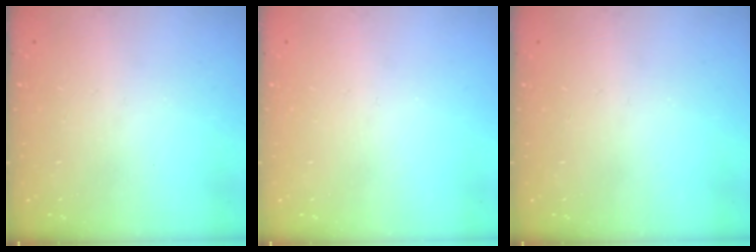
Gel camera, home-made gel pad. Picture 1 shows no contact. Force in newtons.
{"total": 0.0}
{"total": 0.0}